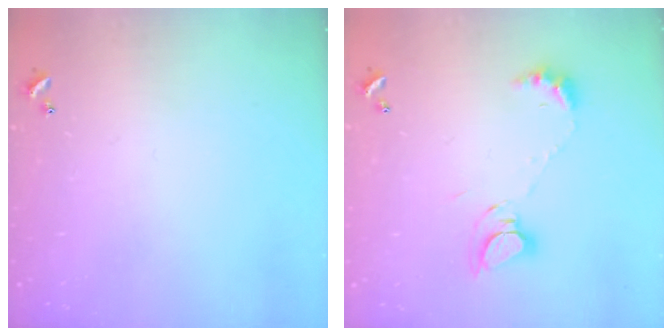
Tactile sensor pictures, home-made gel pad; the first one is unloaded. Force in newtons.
{"total": 8.3, "press": 8.2, "slide": 1.0}